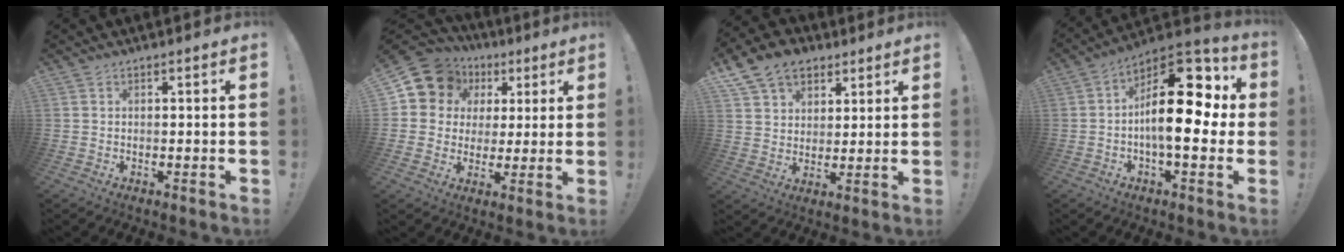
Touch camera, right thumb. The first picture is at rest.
{"total": 11.5, "force": [4.5, 10.0, 3.4], "torque": [-0.050, -0.023, 0.092]}
{"total": 11.6, "force": [6.8, 8.3, 4.3], "torque": [-0.075, -0.031, 0.135]}
{"total": 21.0, "force": [2.0, 9.9, 18.4], "torque": [-0.272, -0.007, 0.036]}